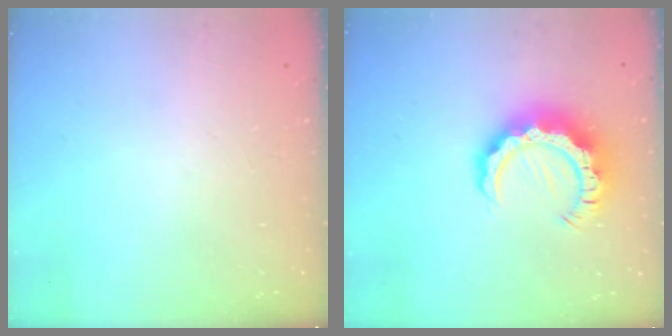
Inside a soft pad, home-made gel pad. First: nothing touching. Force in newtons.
{"total": 11.1, "press": 11.1, "slide": 1.1}